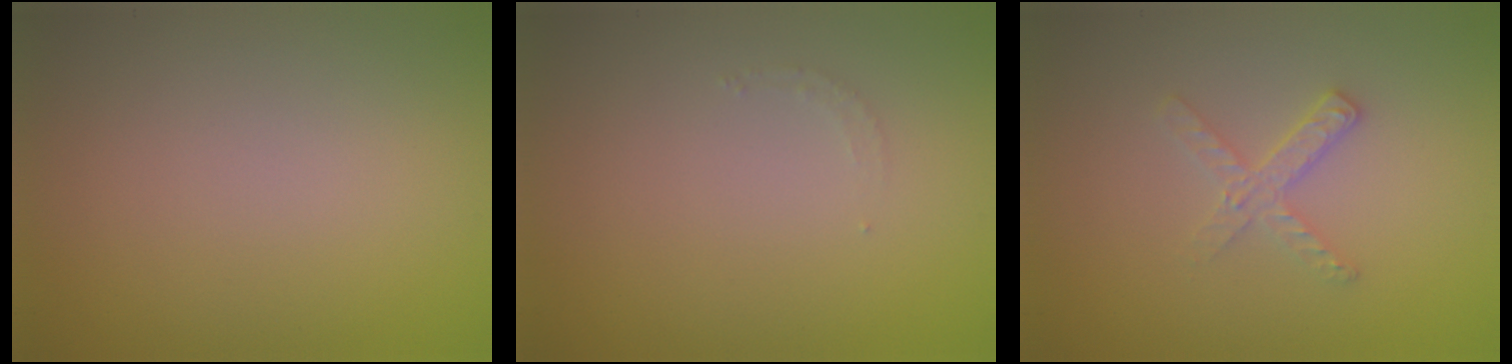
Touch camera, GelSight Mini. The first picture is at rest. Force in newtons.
{"total": 0.8, "press": 0.8, "slide": 0.1}
{"total": 2.0, "press": 2.0, "slide": 0.2}